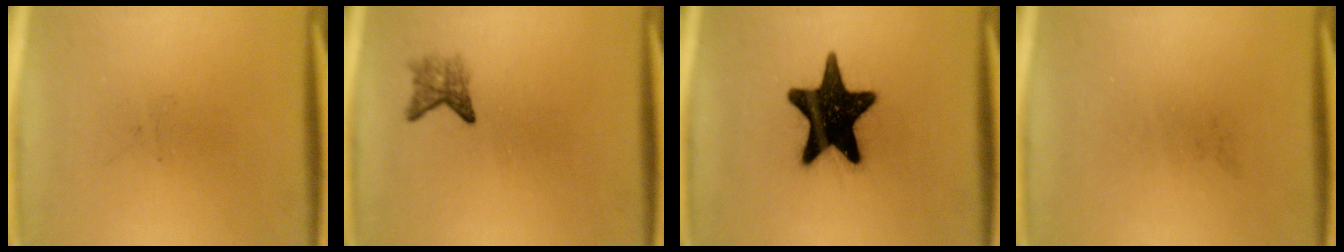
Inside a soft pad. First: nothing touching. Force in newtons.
{"total": 2.3}
{"total": 19.1}
{"total": 0.0}